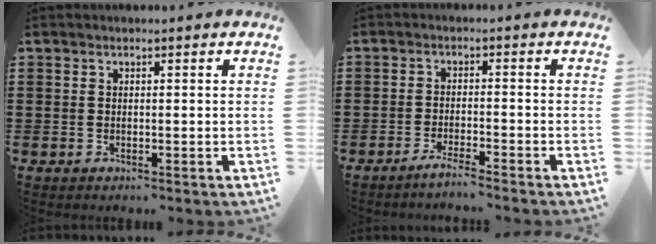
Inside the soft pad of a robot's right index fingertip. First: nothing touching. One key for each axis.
{"total": 2.5, "fx": -2.2, "fy": -0.4, "fz": 1.0, "tx": -0.016, "ty": 0.001, "tz": -0.042}